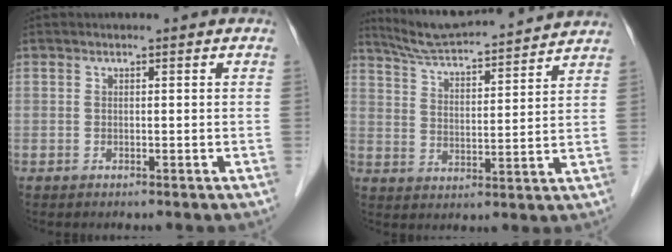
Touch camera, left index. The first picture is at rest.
{"total": 16.2, "force": [15.2, 0.0, 5.7], "torque": [-0.105, 0.015, 0.235]}